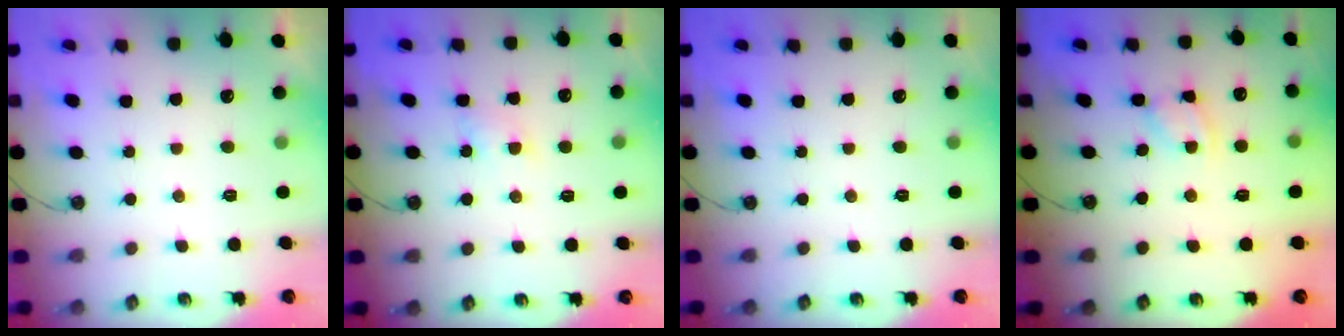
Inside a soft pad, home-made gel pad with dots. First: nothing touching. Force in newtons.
{"total": 5.1, "press": 5.1, "slide": 0.7}
{"total": 0.0}
{"total": 2.7, "press": 2.7, "slide": 0.4}